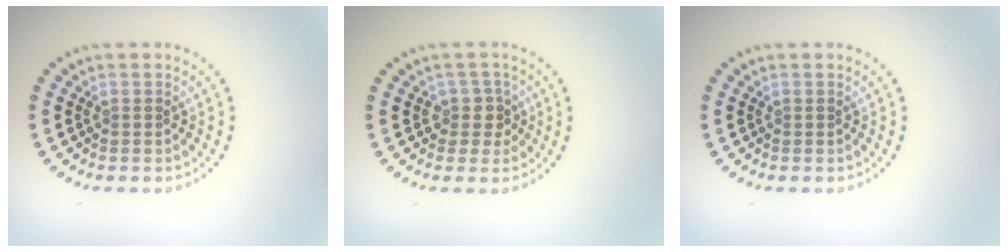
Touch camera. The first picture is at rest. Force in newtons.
{"total": 2.1, "press": 1.7, "slide": 1.2}
{"total": 0.0}